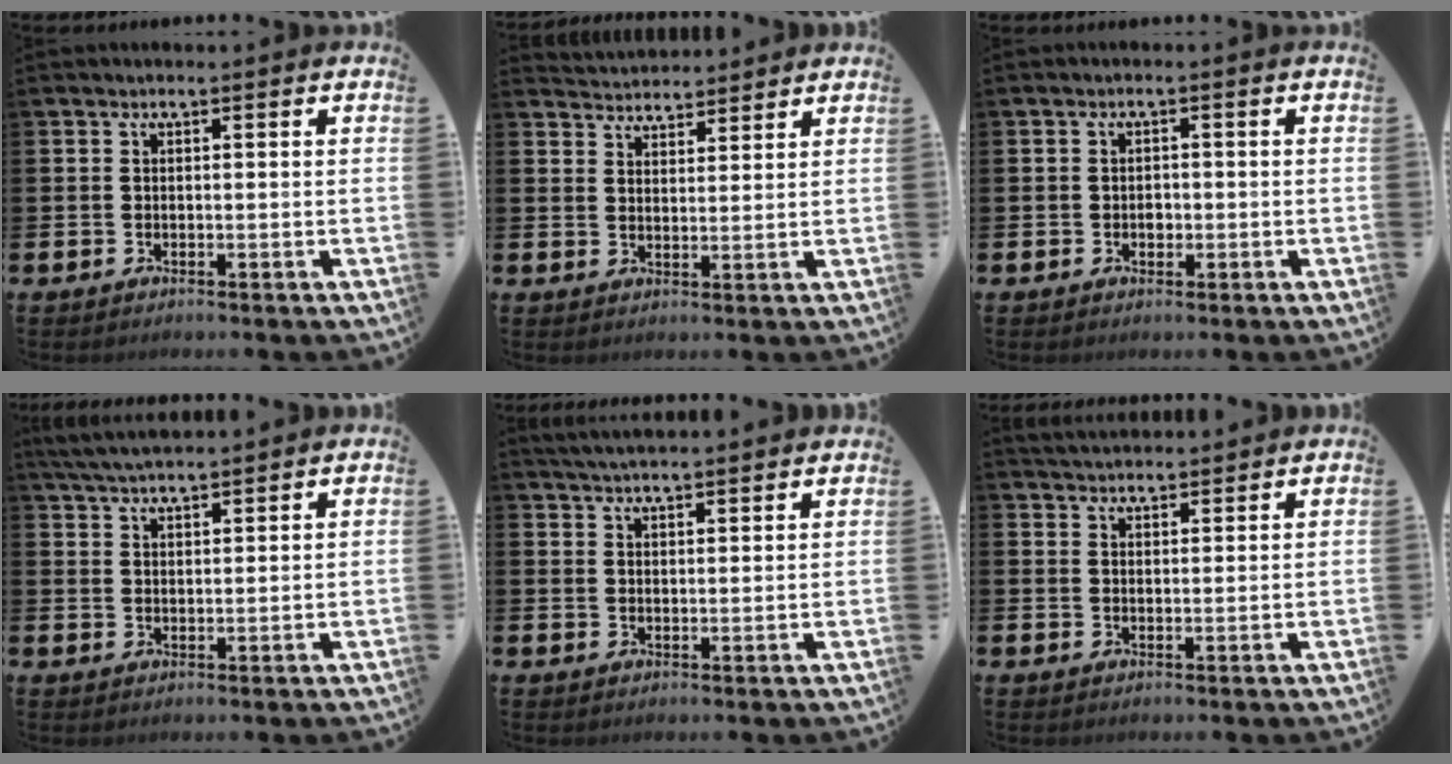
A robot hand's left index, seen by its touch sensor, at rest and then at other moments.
{"total": 3.8, "force": [3.7, 0.5, -0.6], "torque": [-0.008, -0.018, 0.071]}
{"total": 1.3, "force": [-0.1, 1.0, 0.7], "torque": [0.001, 0.001, -0.007]}
{"total": 4.3, "force": [4.2, 0.2, 0.9], "torque": [-0.031, -0.015, 0.077]}
{"total": 3.8, "force": [3.8, -0.1, 0.2], "torque": [-0.011, -0.015, 0.069]}
{"total": 3.2, "force": [3.2, 0.4, 0.1], "torque": [-0.008, -0.015, 0.060]}